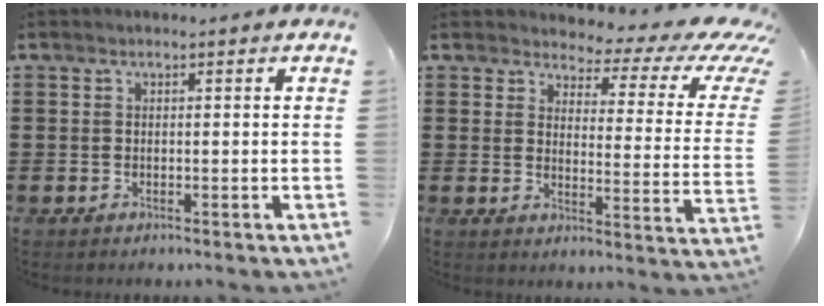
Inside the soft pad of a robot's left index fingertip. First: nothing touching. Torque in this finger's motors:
{"motor_torque": [0.51, 0.41, 0.34, -0.01]}